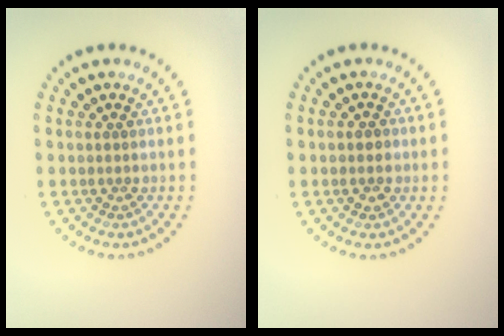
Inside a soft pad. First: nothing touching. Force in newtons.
{"total": 1.4, "press": 1.3, "slide": 0.4}